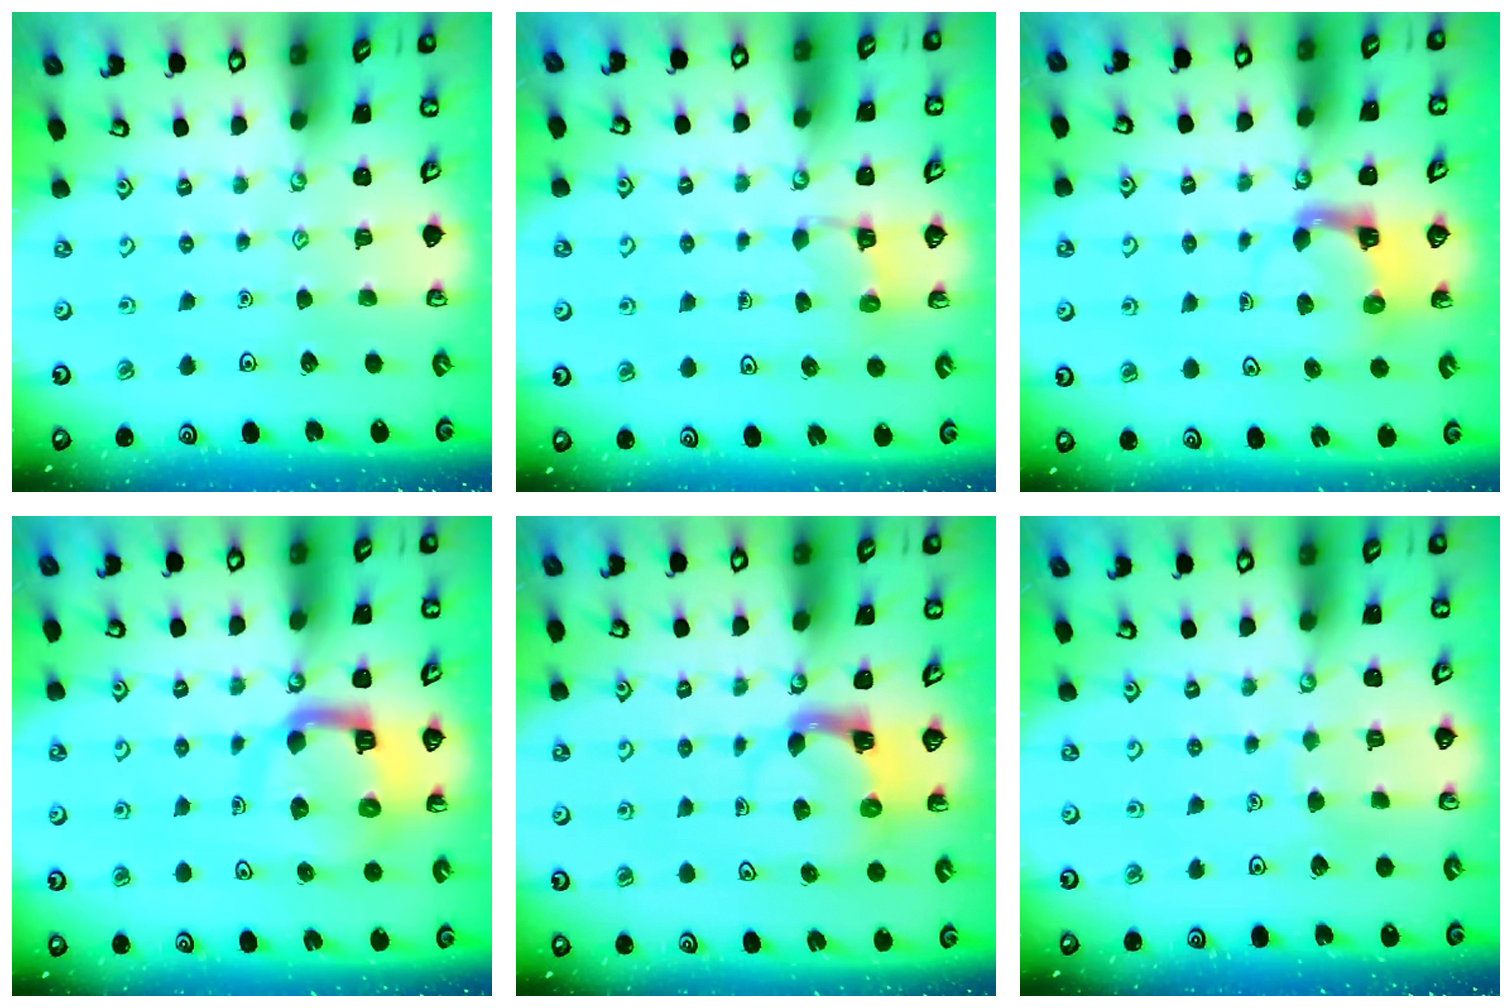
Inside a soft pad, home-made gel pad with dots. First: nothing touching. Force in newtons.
{"total": 2.9, "press": 2.9, "slide": 0.3}
{"total": 3.9, "press": 3.9, "slide": 0.2}
{"total": 10.5, "press": 10.4, "slide": 1.2}
{"total": 3.8, "press": 3.7, "slide": 0.7}
{"total": 3.6, "press": 3.5, "slide": 0.2}